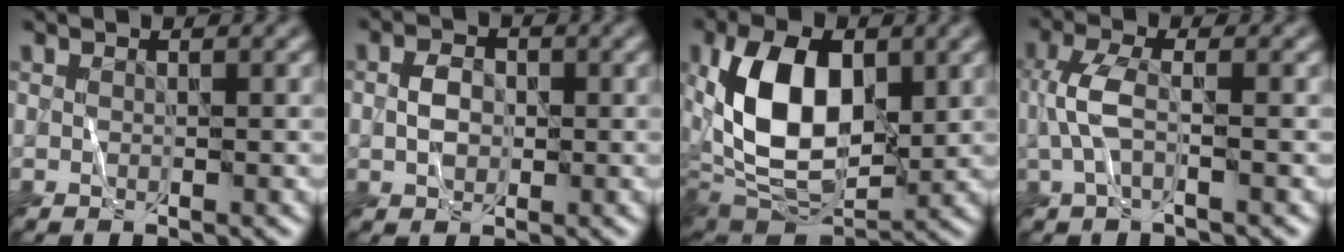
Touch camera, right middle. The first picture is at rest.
{"total": 2.3, "force": [-0.2, 1.8, 1.5], "torque": [-0.027, 0.004, -0.007]}
{"total": 11.3, "force": [1.4, 6.7, 9.0], "torque": [-0.165, -0.001, 0.021]}
{"total": 3.1, "force": [-0.5, 0.9, 2.9], "torque": [-0.068, 0.008, -0.016]}